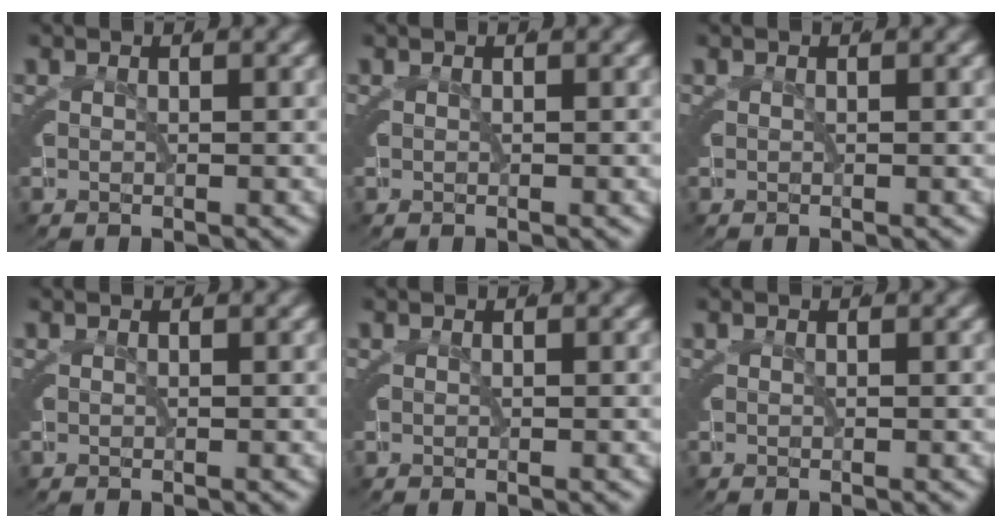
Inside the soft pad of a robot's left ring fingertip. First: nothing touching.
{"total": 0.0}
{"total": 0.0}
{"total": 0.0}
{"total": 0.0}
{"total": 0.0}